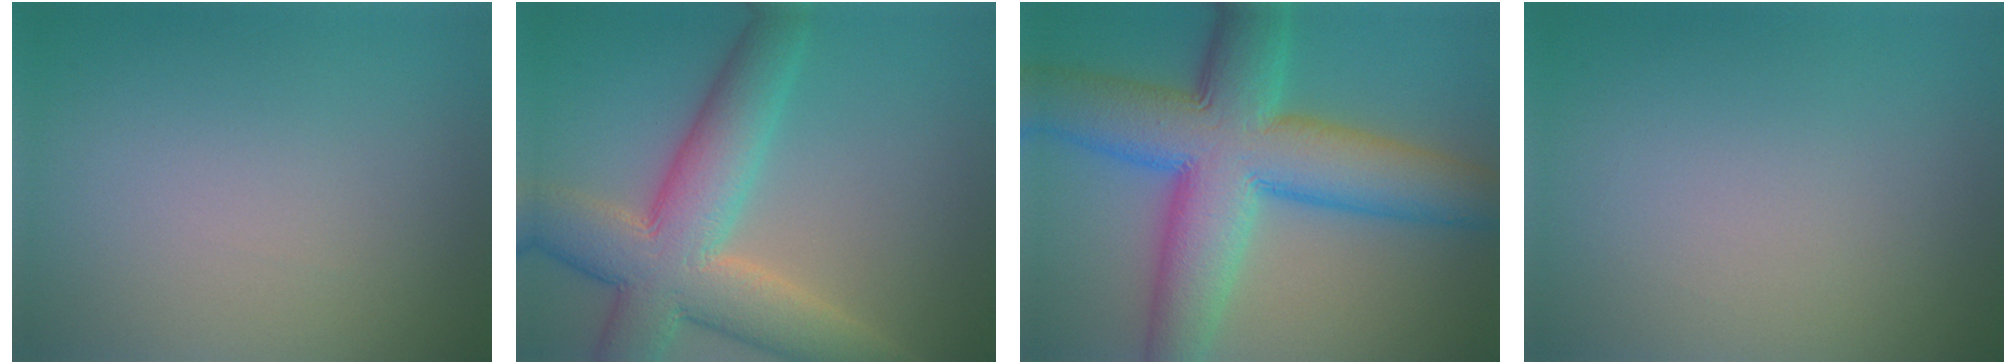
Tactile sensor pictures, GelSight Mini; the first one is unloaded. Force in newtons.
{"total": 9.6, "press": 9.6, "slide": 0.7}
{"total": 12.8, "press": 12.8, "slide": 0.3}
{"total": 0.0}